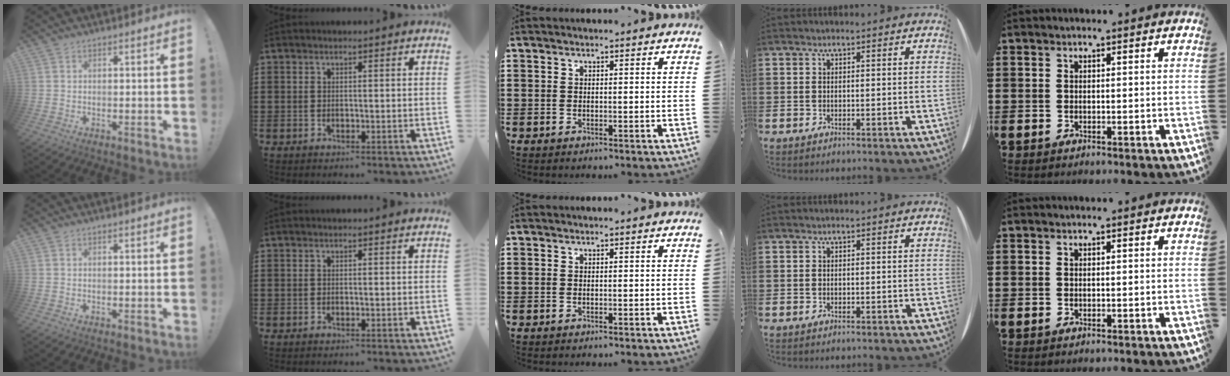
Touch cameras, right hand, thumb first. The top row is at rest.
{}